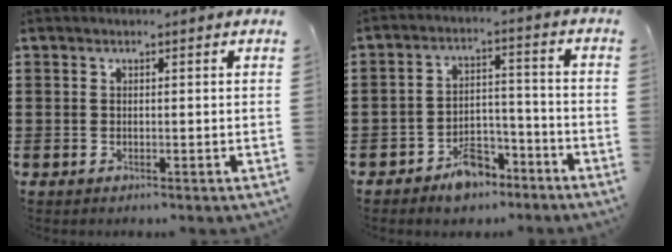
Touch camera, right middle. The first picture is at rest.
{"total": 6.5, "force": [-5.5, 2.7, 2.1], "torque": [-0.029, 0.020, -0.103]}